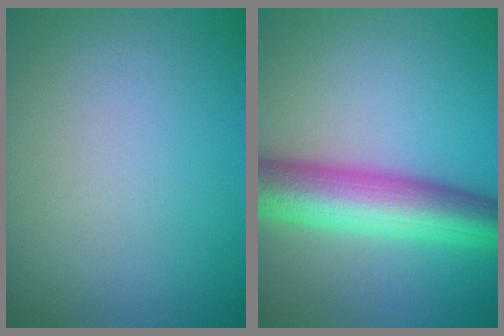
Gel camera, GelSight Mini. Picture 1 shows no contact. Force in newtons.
{"total": 9.3, "press": 9.3, "slide": 0.2}